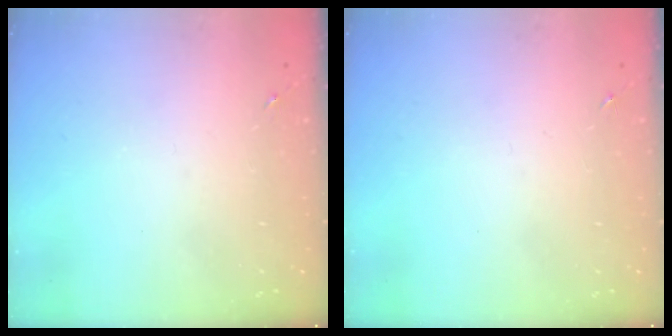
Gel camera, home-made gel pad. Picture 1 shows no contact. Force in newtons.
{"total": 0.0}